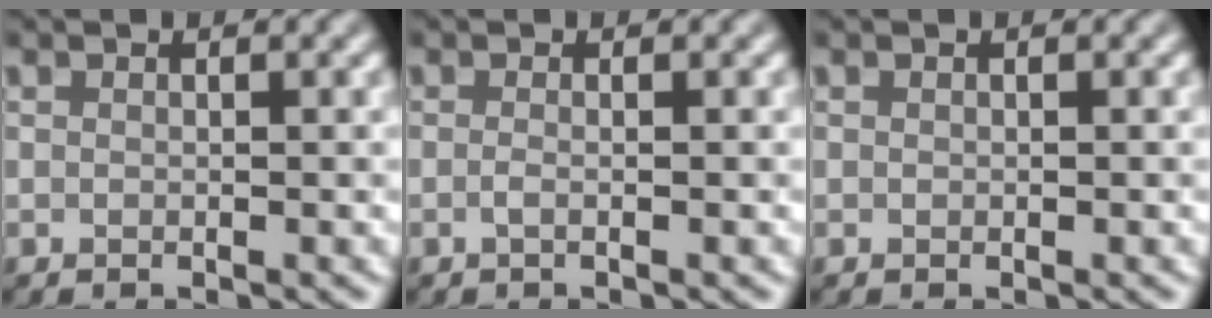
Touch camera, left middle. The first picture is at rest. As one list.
[{"total": 0.9, "force": [-0.3, 0.3, 0.8], "torque": [-0.013, -0.003, -0.007]}, {"total": 0.0}]